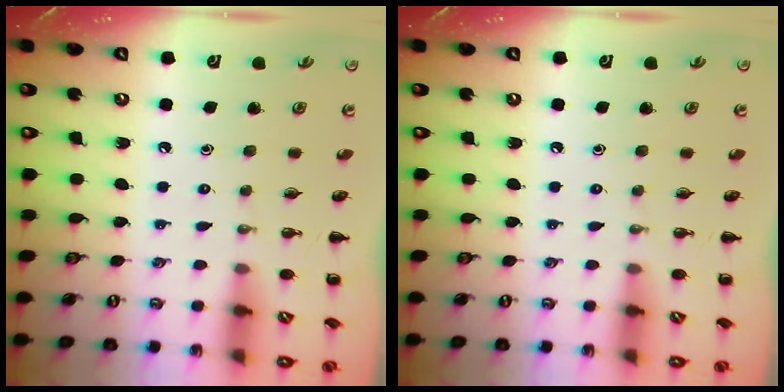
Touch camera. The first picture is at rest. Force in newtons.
{"total": 0.0}